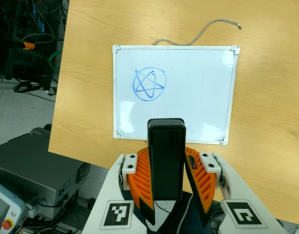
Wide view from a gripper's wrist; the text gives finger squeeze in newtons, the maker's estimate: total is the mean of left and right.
{"total": 5.1, "left": 4.4, "right": 5.9}